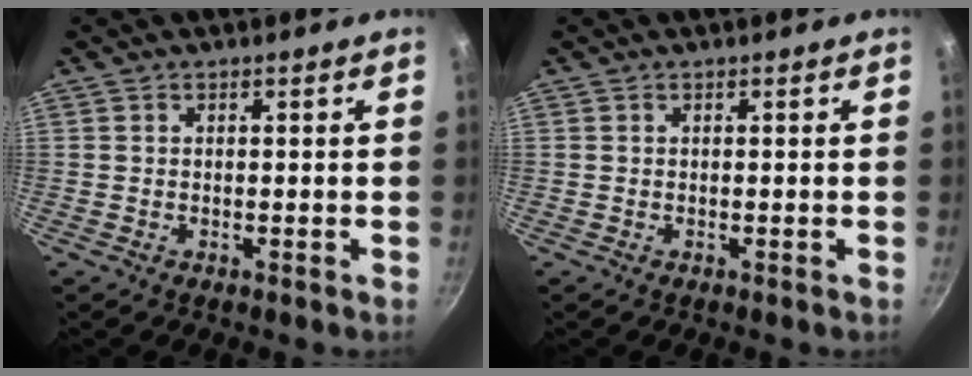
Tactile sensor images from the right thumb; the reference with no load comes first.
{"total": 0.0}